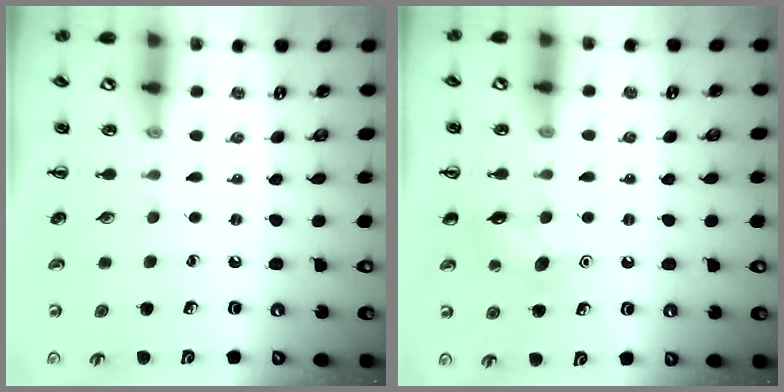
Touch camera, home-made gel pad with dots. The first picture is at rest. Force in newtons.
{"total": 7.2, "press": 6.9, "slide": 1.8}